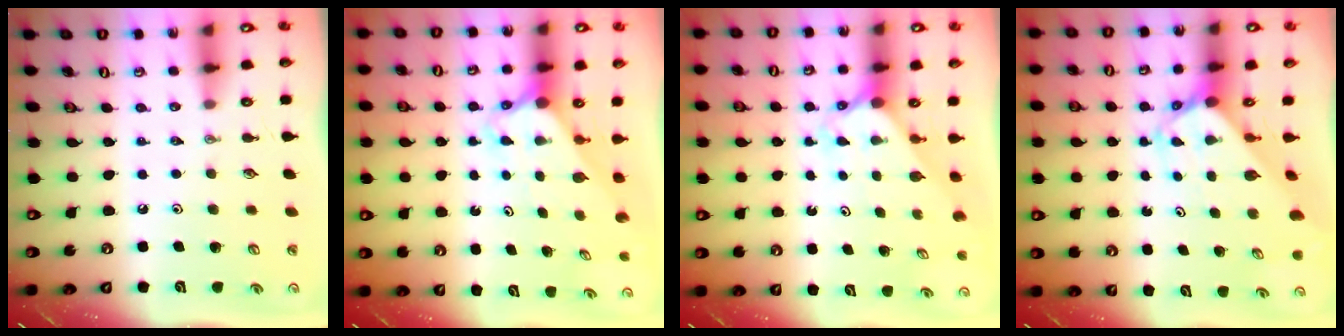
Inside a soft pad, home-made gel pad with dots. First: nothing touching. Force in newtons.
{"total": 2.6, "press": 2.6, "slide": 0.1}
{"total": 2.2, "press": 2.2, "slide": 0.2}
{"total": 2.8, "press": 2.8, "slide": 0.3}